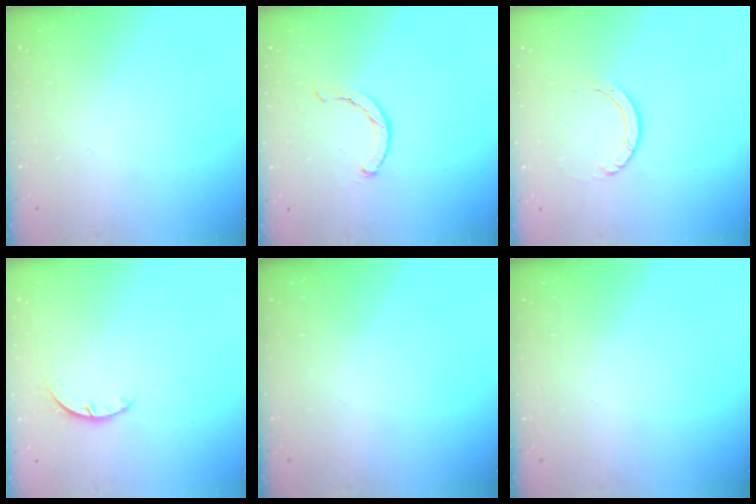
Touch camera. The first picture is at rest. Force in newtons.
{"total": 2.3, "press": 2.2, "slide": 0.5}
{"total": 3.5, "press": 3.5, "slide": 0.1}
{"total": 2.4, "press": 2.4, "slide": 0.3}
{"total": 0.0}
{"total": 0.0}